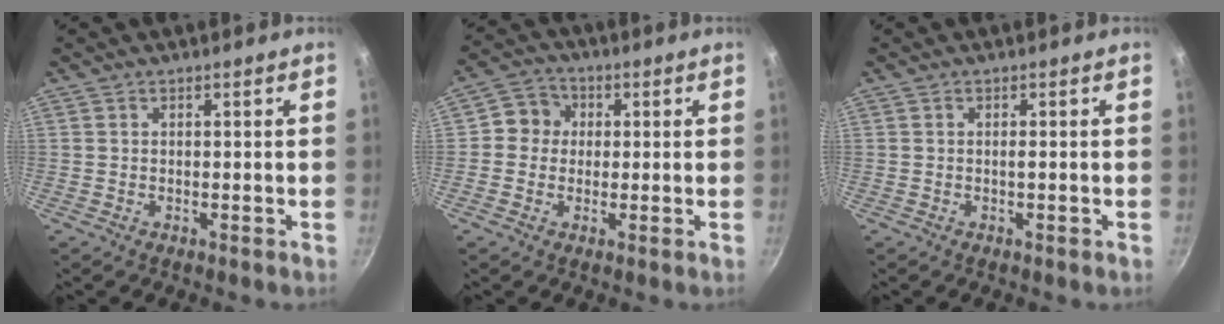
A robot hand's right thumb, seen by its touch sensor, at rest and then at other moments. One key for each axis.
{"total": 5.6, "fx": 0.4, "fy": 5.3, "fz": 1.9, "tx": 0.001, "ty": 0.011, "tz": -0.009}
{"total": 0.6, "fx": -0.2, "fy": 0.0, "fz": 0.5, "tx": -0.012, "ty": 0.003, "tz": -0.004}